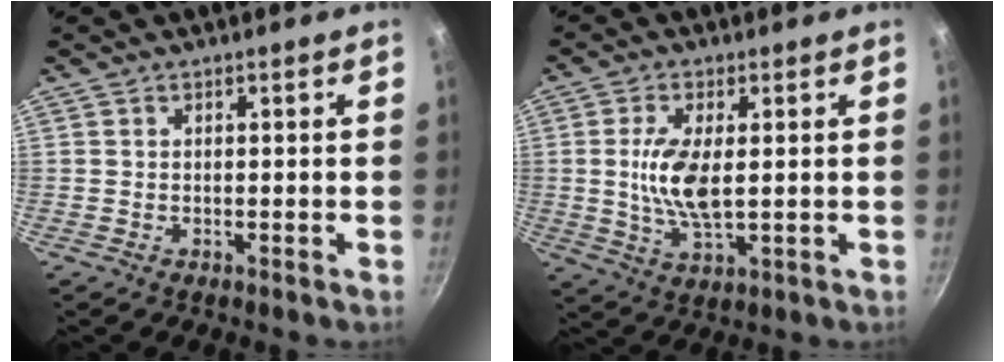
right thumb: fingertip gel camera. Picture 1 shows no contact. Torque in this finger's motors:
{"motor_torque": [1.28, 1.07, 0.97, -0.38, 0.07]}